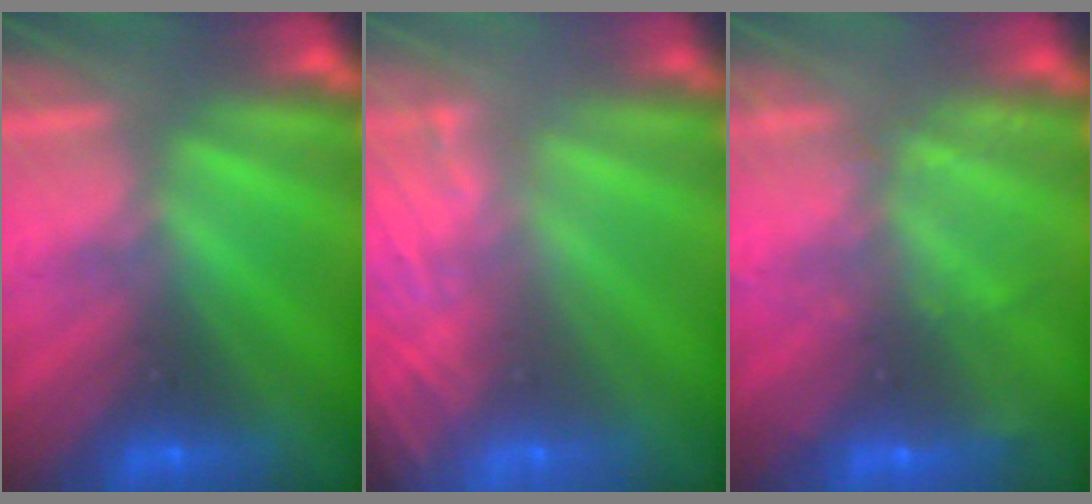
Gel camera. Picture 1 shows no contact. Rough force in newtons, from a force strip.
{"total": 8.0}
{"total": 2.3}